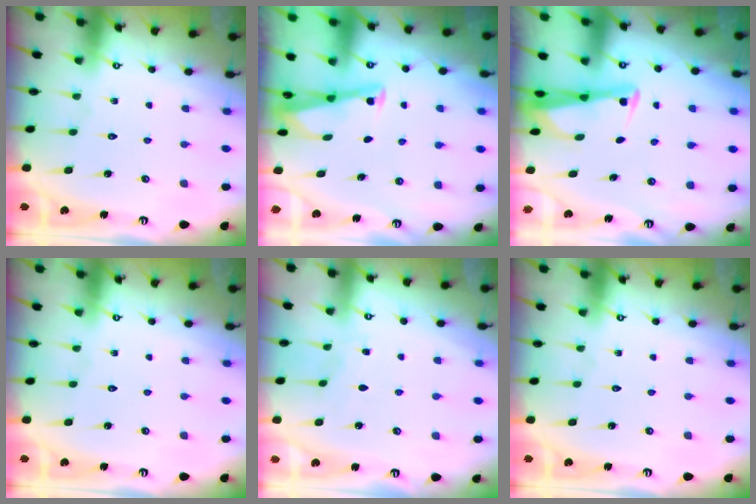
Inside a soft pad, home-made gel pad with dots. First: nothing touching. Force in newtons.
{"total": 2.9, "press": 2.8, "slide": 0.3}
{"total": 2.7, "press": 2.7, "slide": 0.3}
{"total": 0.0}
{"total": 2.5, "press": 2.5, "slide": 0.3}
{"total": 0.0}